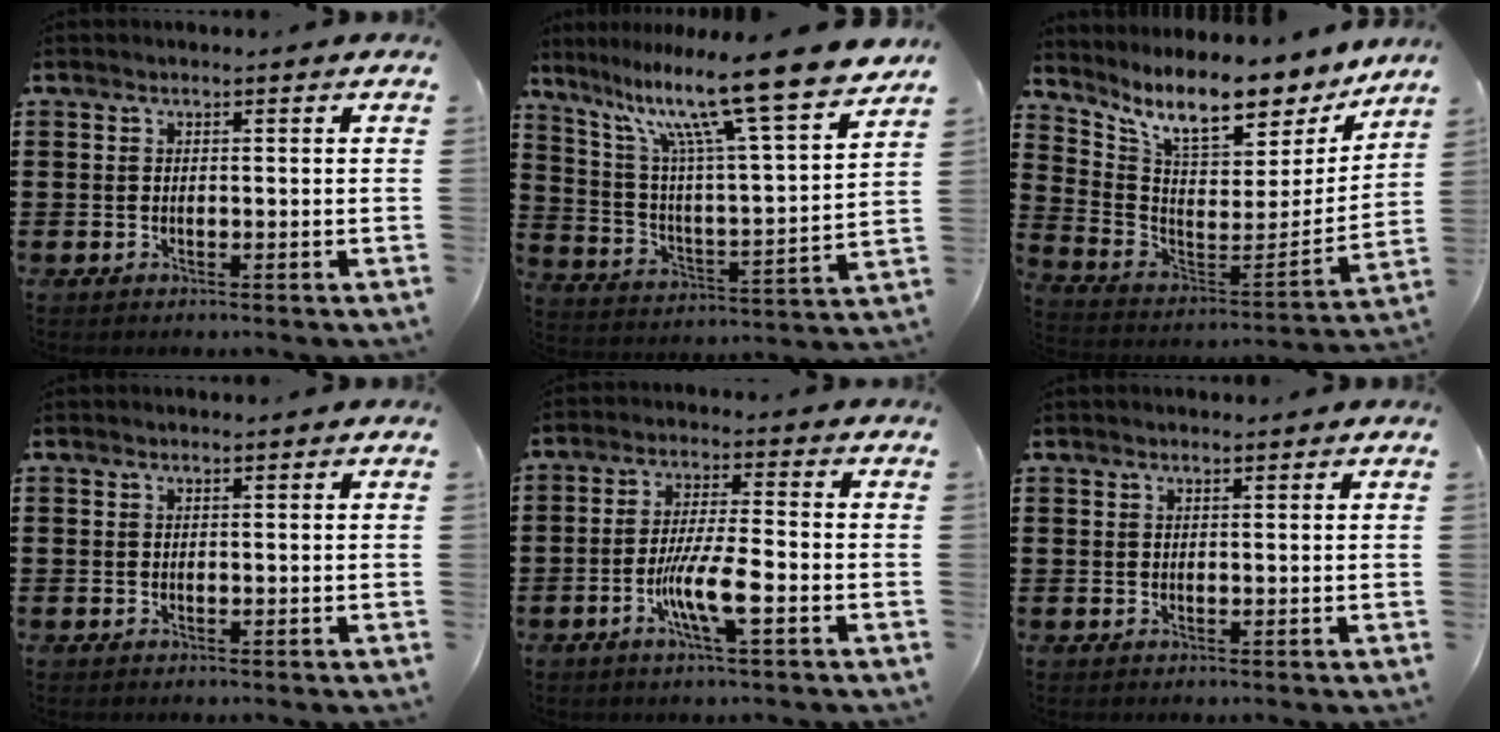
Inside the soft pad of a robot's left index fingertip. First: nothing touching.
{"total": 15.1, "force": [11.7, -0.1, 9.5], "torque": [-0.204, -0.081, 0.186]}
{"total": 11.3, "force": [9.1, 2.3, 6.2], "torque": [-0.142, -0.068, 0.153]}
{"total": 0.0}
{"total": 7.6, "force": [-3.0, 1.1, 6.9], "torque": [-0.139, -0.009, -0.060]}
{"total": 0.8, "force": [0.7, 0.1, 0.4], "torque": [-0.009, 0.001, 0.013]}